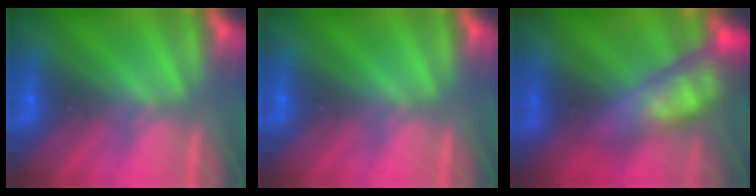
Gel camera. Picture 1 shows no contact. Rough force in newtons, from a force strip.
{"total": 0.0}
{"total": 5.8}